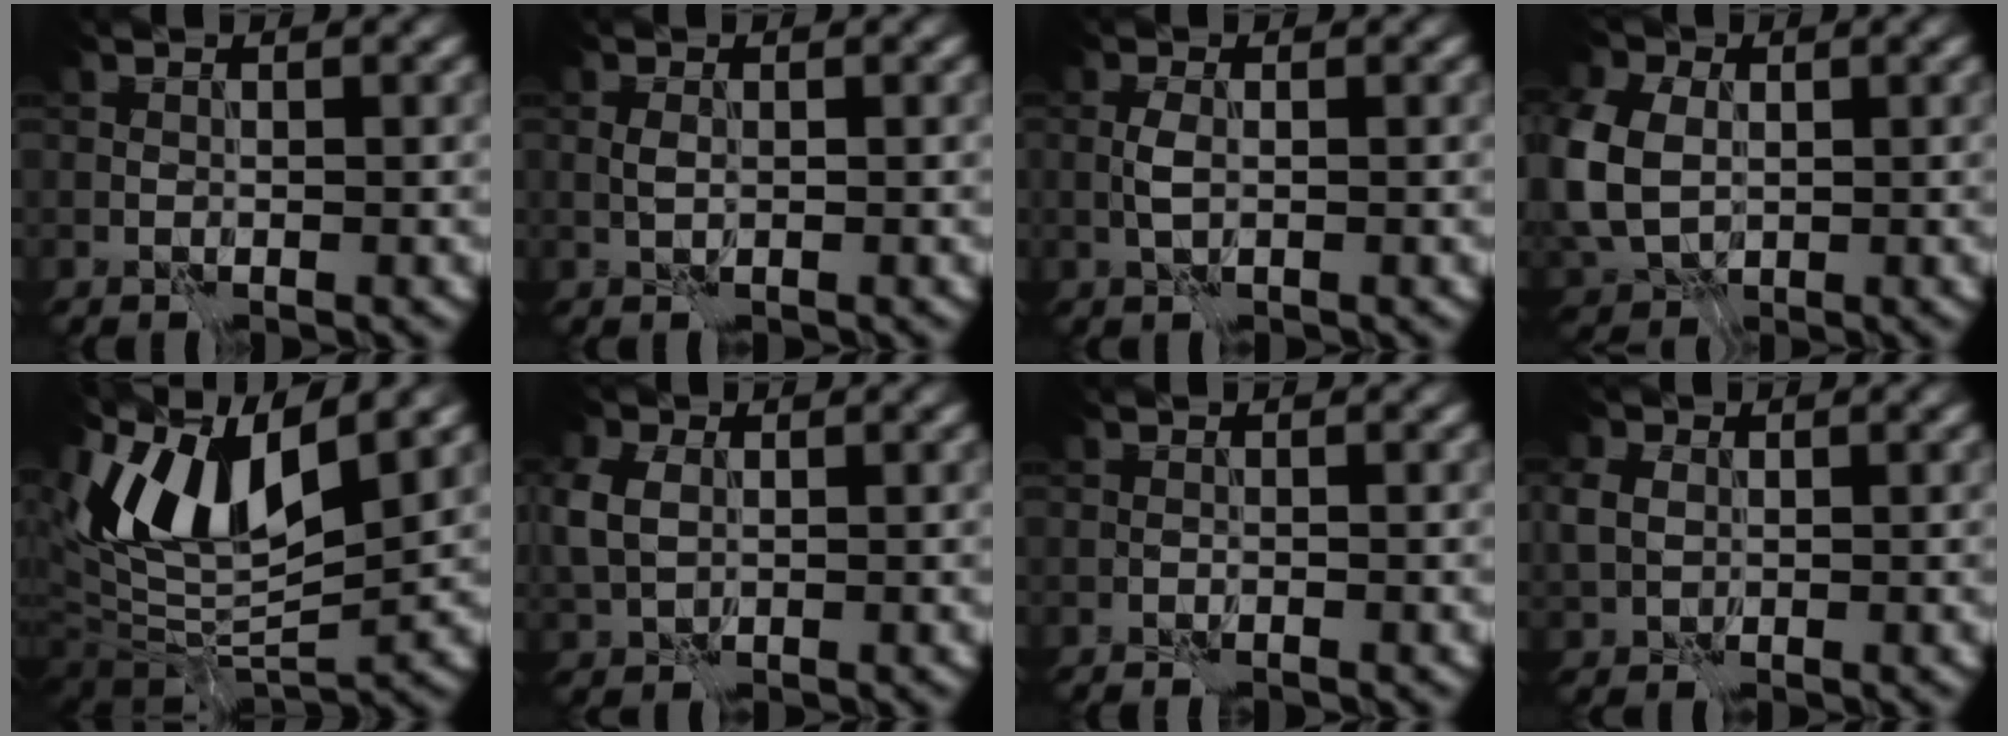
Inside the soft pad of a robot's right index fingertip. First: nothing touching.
{"total": 0.7, "force": [0.0, 0.3, 0.6], "torque": [-0.014, 0.000, -0.001]}
{"total": 1.0, "force": [-0.1, 0.3, 1.0], "torque": [-0.022, 0.001, -0.004]}
{"total": 9.1, "force": [0.4, 7.3, 5.5], "torque": [-0.147, -0.003, -0.004]}
{"total": 10.6, "force": [4.8, 4.2, 8.5], "torque": [-0.155, 0.002, 0.088]}
{"total": 3.8, "force": [0.6, 3.0, 2.4], "torque": [-0.071, 0.001, 0.012]}
{"total": 0.5, "force": [-0.5, -0.2, 0.0], "torque": [0.000, 0.000, -0.011]}
{"total": 2.7, "force": [0.5, 2.3, 1.4], "torque": [-0.041, 0.004, 0.008]}